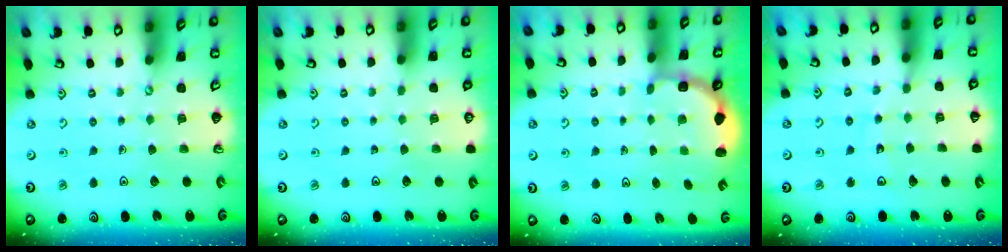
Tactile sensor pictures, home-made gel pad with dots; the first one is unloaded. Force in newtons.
{"total": 0.0}
{"total": 3.0, "press": 2.3, "slide": 1.8}
{"total": 8.9, "press": 8.9, "slide": 1.0}